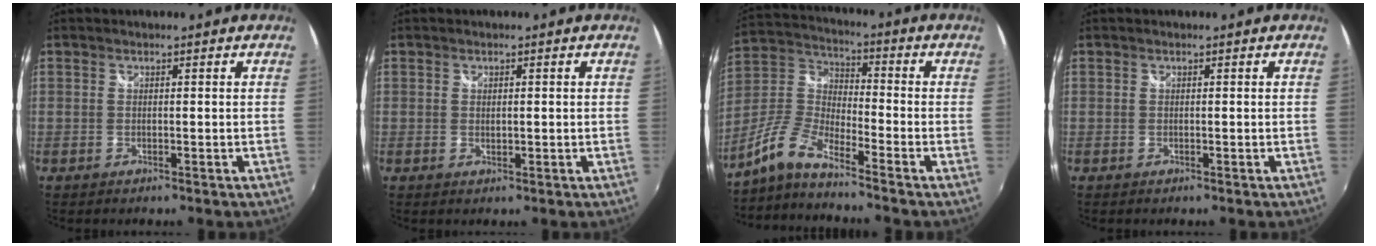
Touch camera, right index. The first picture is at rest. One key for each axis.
{"total": 1.3, "fx": 0.2, "fy": 0.8, "fz": 1.0, "tx": -0.014, "ty": -0.002, "tz": 0.005}
{"total": 8.7, "fx": -6.8, "fy": 1.4, "fz": 5.2, "tx": -0.126, "ty": 0.011, "tz": -0.146}
{"total": 0.0}